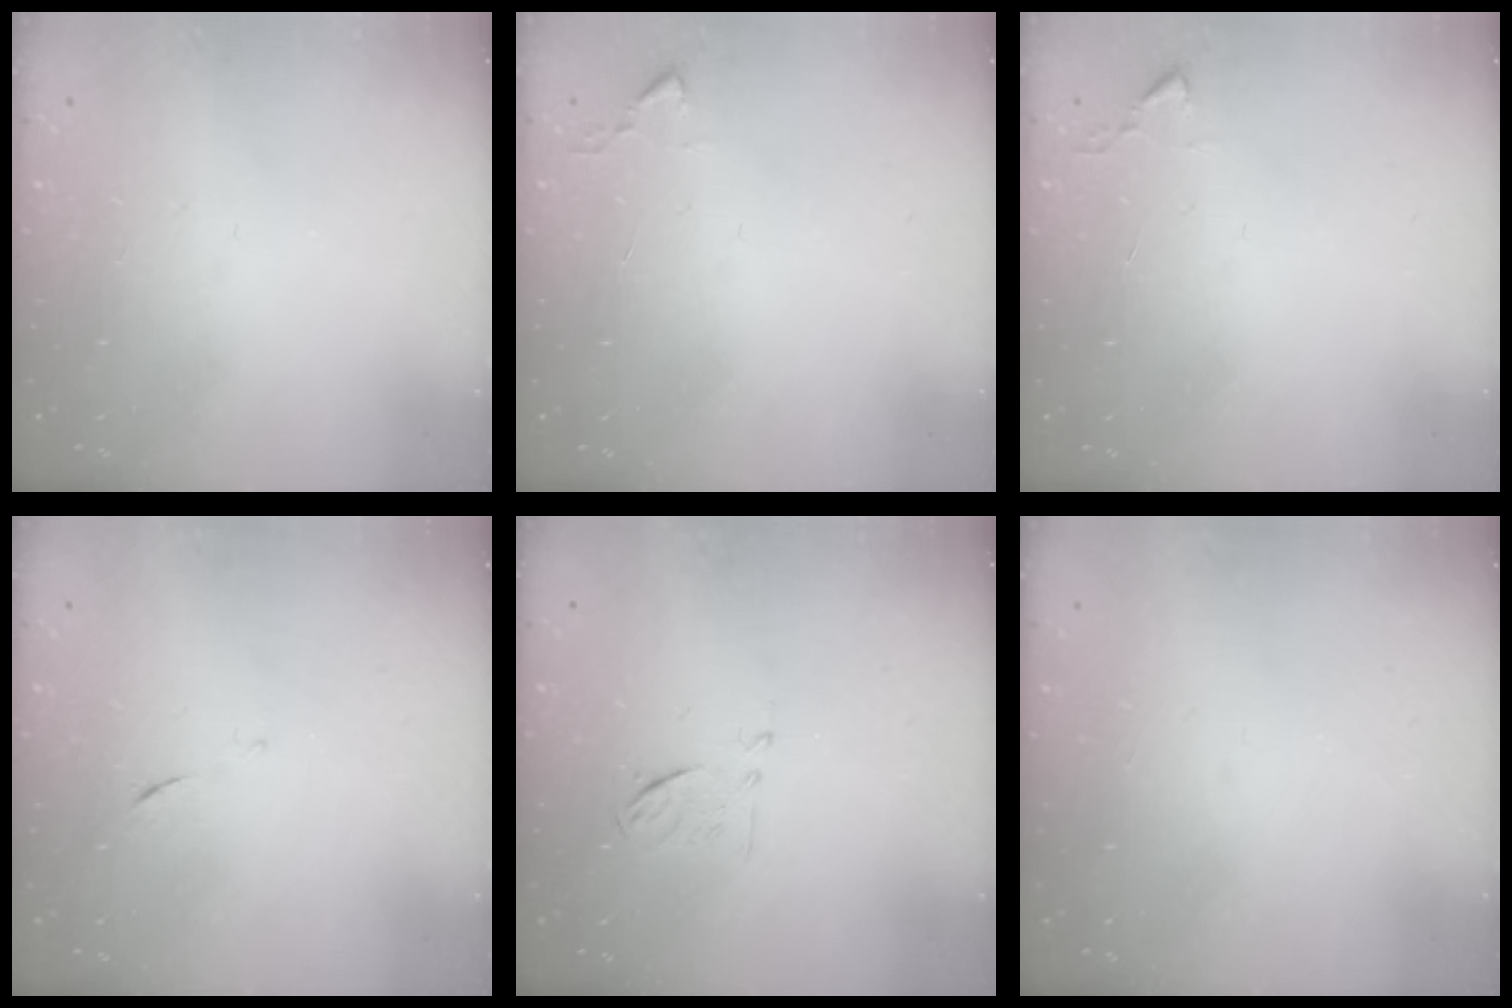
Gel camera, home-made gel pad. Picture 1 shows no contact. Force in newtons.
{"total": 2.4, "press": 2.4, "slide": 0.3}
{"total": 2.4, "press": 2.4, "slide": 0.3}
{"total": 5.1, "press": 5.1, "slide": 0.4}
{"total": 6.6, "press": 6.5, "slide": 1.1}
{"total": 1.6, "press": 1.6, "slide": 0.1}